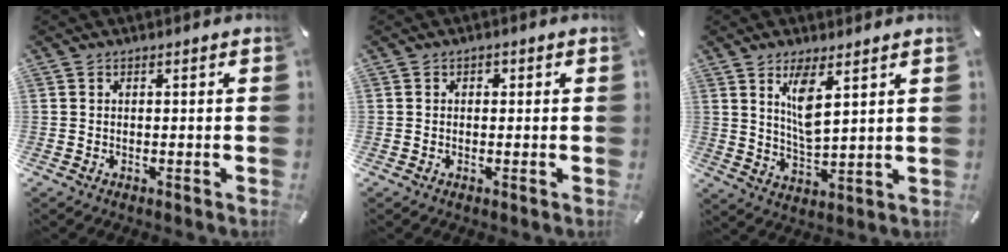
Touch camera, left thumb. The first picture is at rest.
{"total": 0.9, "force": [-0.1, 0.8, 0.3], "torque": [-0.006, 0.007, -0.004]}
{"total": 7.9, "force": [4.8, 2.5, 5.8], "torque": [-0.112, -0.016, 0.082]}